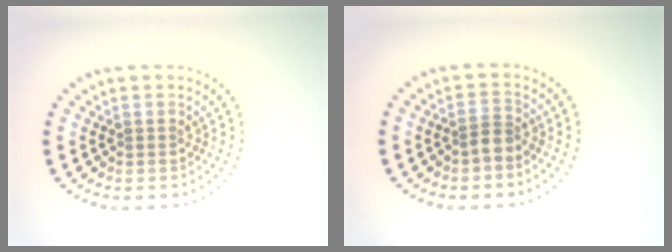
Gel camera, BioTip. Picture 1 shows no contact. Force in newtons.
{"total": 1.2, "press": 0.9, "slide": 0.8}